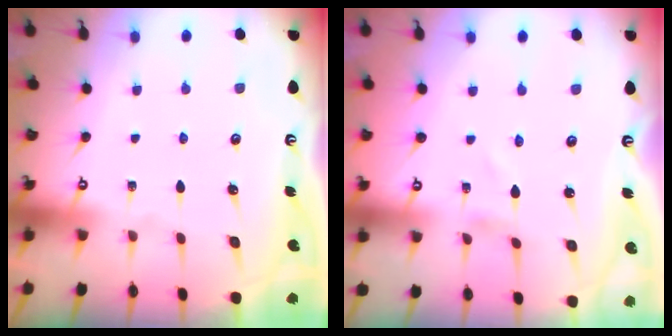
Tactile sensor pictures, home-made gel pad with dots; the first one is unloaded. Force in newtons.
{"total": 1.5, "press": 1.5, "slide": 0.1}